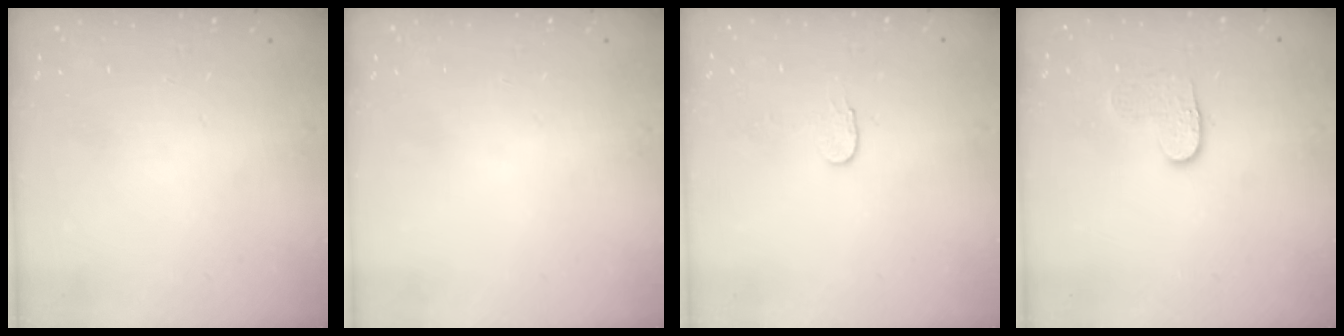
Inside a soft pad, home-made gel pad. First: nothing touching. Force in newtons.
{"total": 0.0}
{"total": 2.9, "press": 2.9, "slide": 0.3}
{"total": 4.0, "press": 3.9, "slide": 0.4}